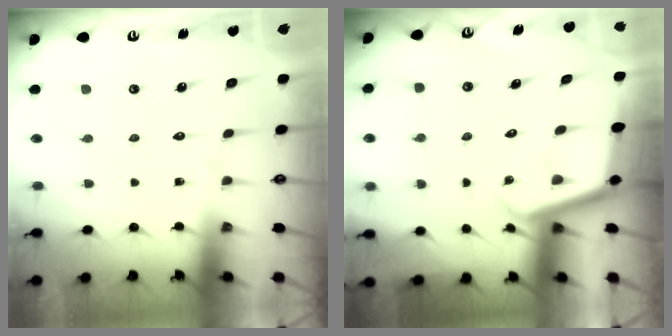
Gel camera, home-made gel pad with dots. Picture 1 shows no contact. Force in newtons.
{"total": 3.5, "press": 3.5, "slide": 0.3}